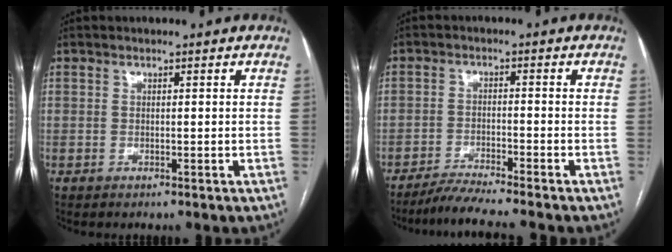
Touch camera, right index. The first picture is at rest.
{"total": 6.2, "force": [-5.6, -1.3, 2.4], "torque": [-0.037, -0.022, -0.099]}